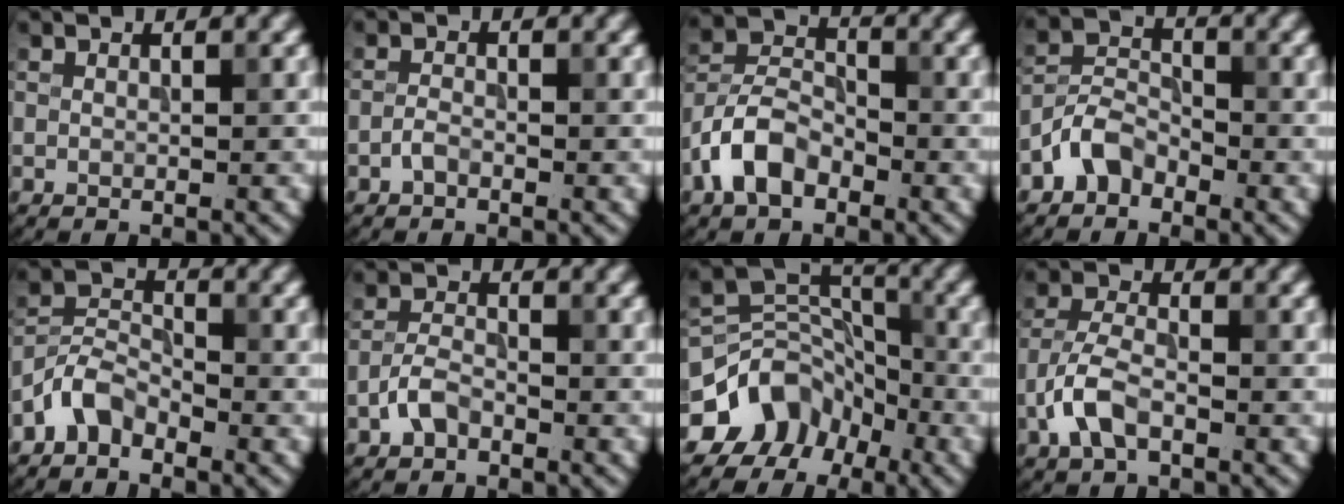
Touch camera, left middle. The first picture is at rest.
{"total": 1.1, "force": [-0.7, 0.5, 0.6], "torque": [-0.011, 0.003, -0.018]}
{"total": 5.4, "force": [-2.9, 3.3, 3.2], "torque": [-0.063, 0.009, -0.064]}
{"total": 3.3, "force": [-2.2, 2.0, 1.3], "torque": [-0.022, 0.013, -0.054]}
{"total": 3.3, "force": [-2.5, 1.7, 1.3], "torque": [-0.025, 0.013, -0.061]}
{"total": 2.3, "force": [-1.4, 1.3, 1.4], "torque": [-0.027, 0.008, -0.033]}
{"total": 8.8, "force": [-5.1, 6.5, 2.9], "torque": [-0.040, 0.024, -0.100]}
{"total": 3.9, "force": [-1.9, 1.9, 2.8], "torque": [-0.059, 0.006, -0.047]}